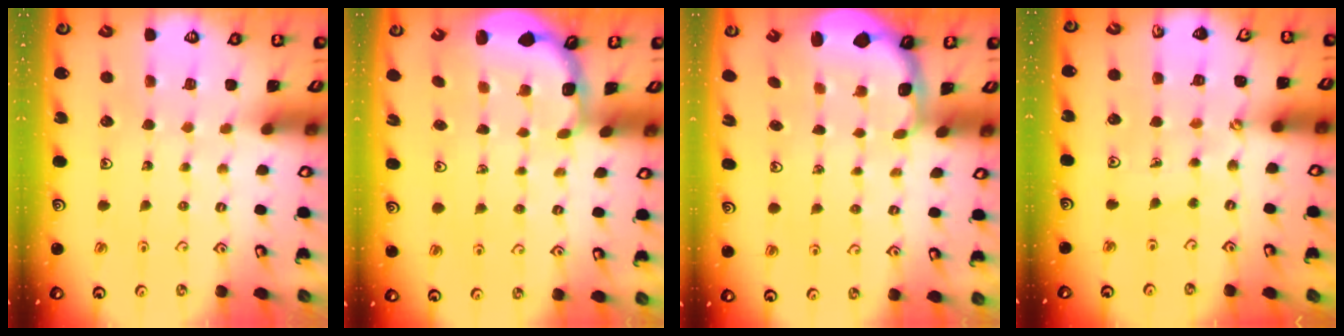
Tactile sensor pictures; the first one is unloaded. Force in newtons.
{"total": 2.8, "press": 2.2, "slide": 1.7}
{"total": 2.1, "press": 1.4, "slide": 1.6}
{"total": 2.5, "press": 2.2, "slide": 1.3}